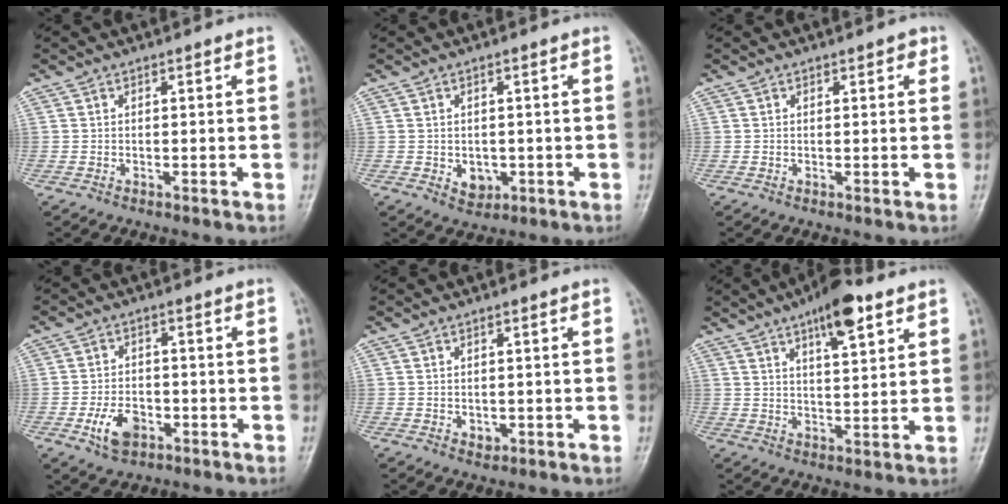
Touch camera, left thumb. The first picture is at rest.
{"total": 3.4, "force": [-0.7, 2.7, 2.0], "torque": [-0.013, 0.000, -0.001]}
{"total": 1.1, "force": [0.5, 0.6, 0.7], "torque": [0.001, 0.001, 0.003]}
{"total": 6.5, "force": [-2.7, 4.2, 4.1], "torque": [-0.066, 0.013, -0.045]}
{"total": 1.7, "force": [-0.4, 1.3, 1.0], "torque": [-0.006, 0.000, -0.001]}
{"total": 10.3, "force": [5.9, 3.3, 7.7], "torque": [-0.102, -0.024, 0.091]}